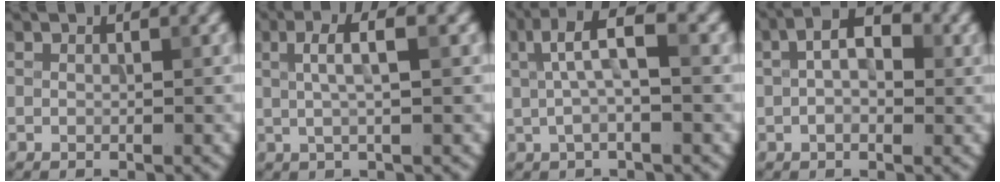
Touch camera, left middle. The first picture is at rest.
{"total": 3.8, "force": [0.9, 0.9, 3.5], "torque": [-0.061, 0.008, 0.013]}
{"total": 5.3, "force": [1.2, 1.5, 4.9], "torque": [-0.089, 0.013, 0.017]}
{"total": 4.8, "force": [0.8, 2.6, 4.0], "torque": [-0.059, 0.010, -0.001]}